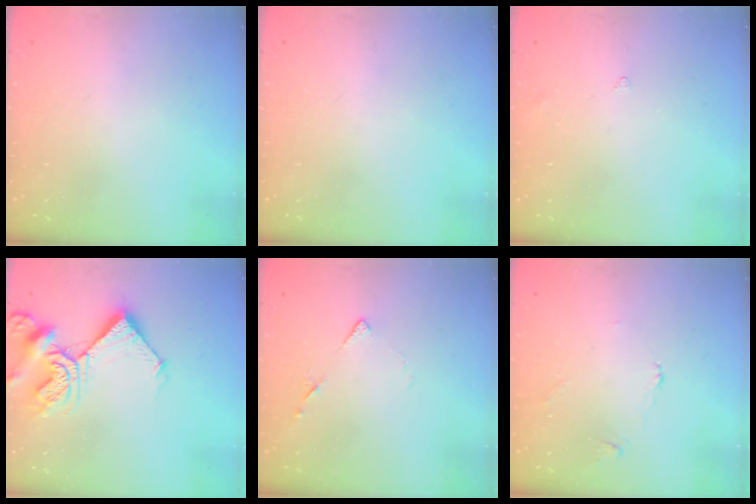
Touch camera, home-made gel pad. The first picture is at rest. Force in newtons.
{"total": 0.0}
{"total": 2.7, "press": 2.6, "slide": 0.5}
{"total": 12.5, "press": 12.5, "slide": 1.3}
{"total": 7.1, "press": 7.0, "slide": 1.0}
{"total": 1.9, "press": 1.8, "slide": 0.3}